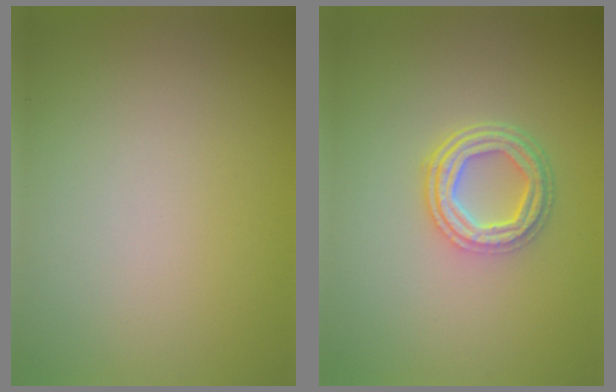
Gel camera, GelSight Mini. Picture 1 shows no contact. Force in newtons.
{"total": 4.3, "press": 3.3, "slide": 2.8}